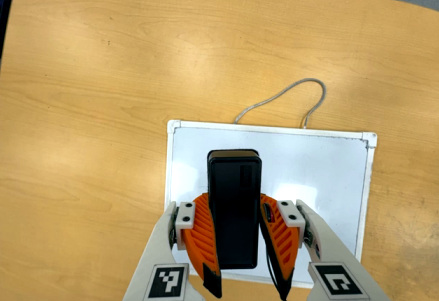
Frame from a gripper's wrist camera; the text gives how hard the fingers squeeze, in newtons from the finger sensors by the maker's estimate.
{"total": 8.1, "left": 6.8, "right": 9.3}